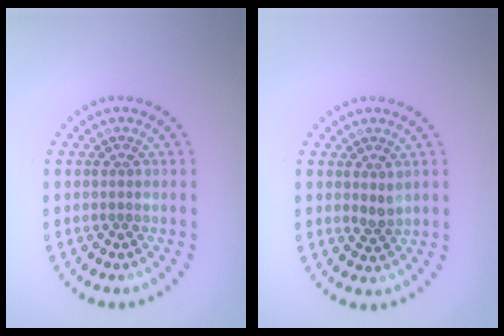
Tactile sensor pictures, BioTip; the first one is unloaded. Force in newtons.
{"total": 1.1, "press": 0.9, "slide": 0.6}